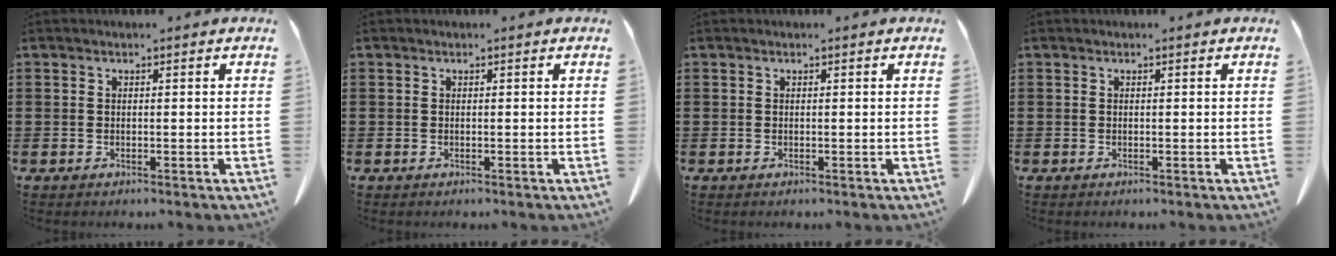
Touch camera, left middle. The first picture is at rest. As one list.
[{"total": 0.0}, {"total": 0.0}, {"total": 0.0}]